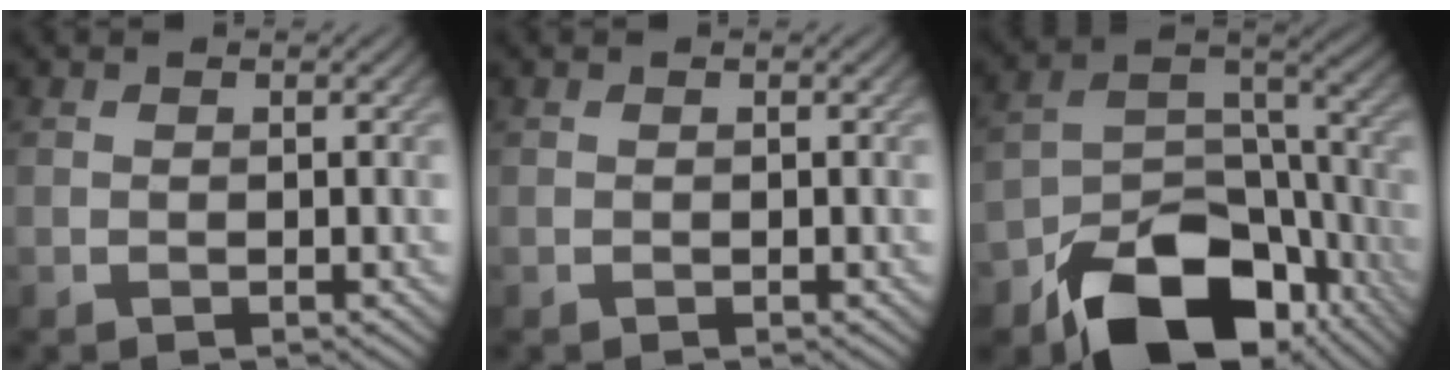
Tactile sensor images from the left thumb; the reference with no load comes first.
{"total": 0.0}
{"total": 16.5, "force": [-10.2, 9.4, 9.0], "torque": [-0.164, -0.030, -0.173]}